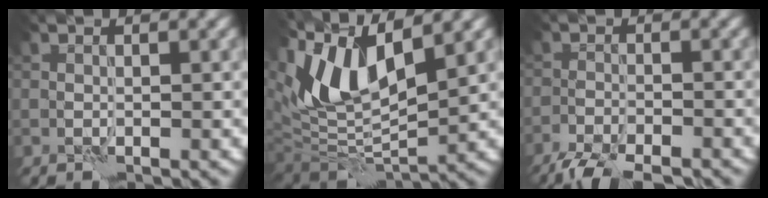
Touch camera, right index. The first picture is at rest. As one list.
[{"total": 9.6, "force": [4.4, 4.0, 7.6], "torque": [-0.152, 0.004, 0.080]}, {"total": 5.5, "force": [-4.9, 1.1, 2.3], "torque": [-0.043, -0.017, -0.085]}]